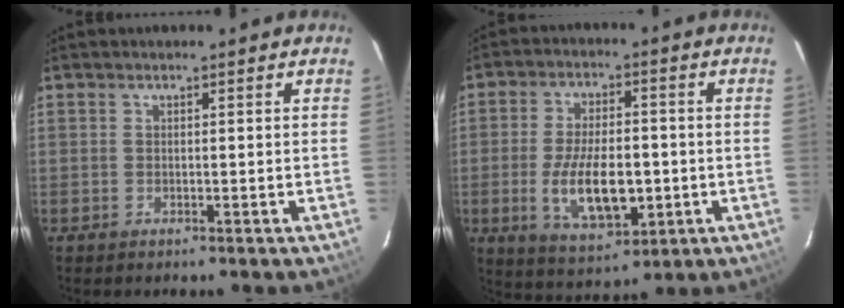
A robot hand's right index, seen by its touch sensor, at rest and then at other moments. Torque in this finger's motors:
{"motor_torque": [0.35, 0.00, 0.55, 0.14]}